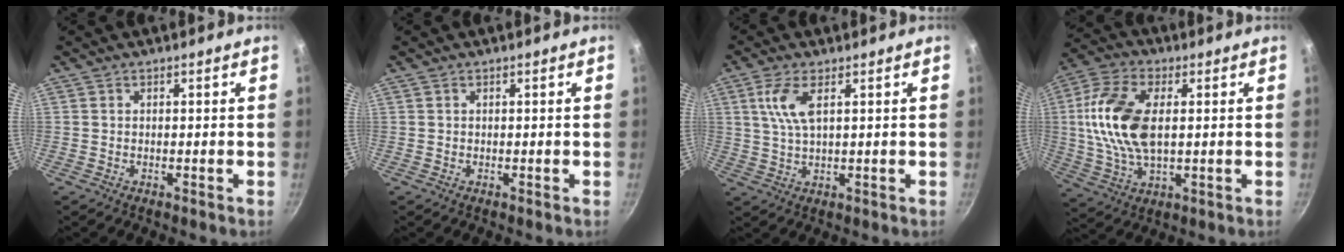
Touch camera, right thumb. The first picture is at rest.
{"total": 0.0}
{"total": 6.2, "force": [2.1, 2.3, 5.4], "torque": [-0.115, -0.001, 0.045]}
{"total": 15.6, "force": [1.8, 8.6, 12.9], "torque": [-0.251, 0.004, 0.029]}